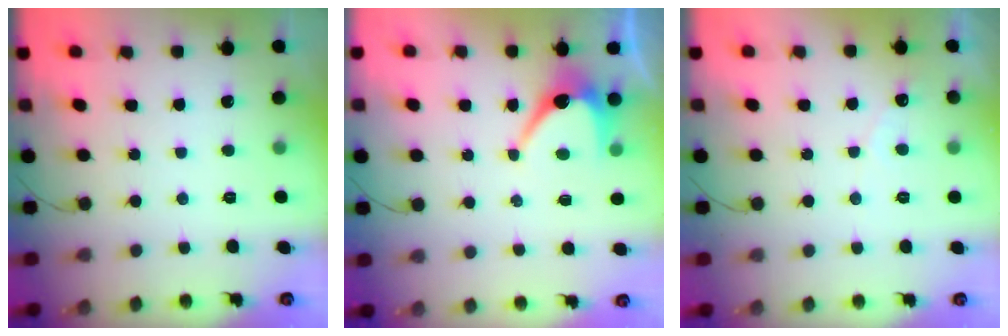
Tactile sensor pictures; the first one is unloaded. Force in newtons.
{"total": 6.9, "press": 6.9, "slide": 0.8}
{"total": 2.7, "press": 2.7, "slide": 0.1}